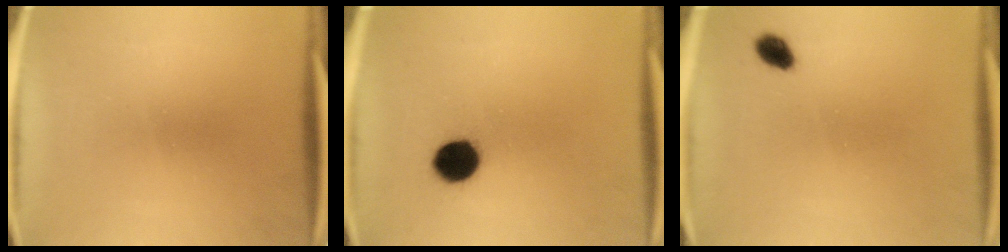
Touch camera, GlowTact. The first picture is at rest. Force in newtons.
{"total": 7.9}
{"total": 2.9}